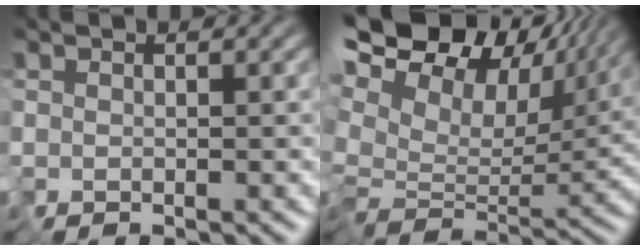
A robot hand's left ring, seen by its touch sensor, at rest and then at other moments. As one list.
[{"total": 14.0, "force": [8.0, 8.0, 8.3], "torque": [-0.178, 0.044, 0.140]}]